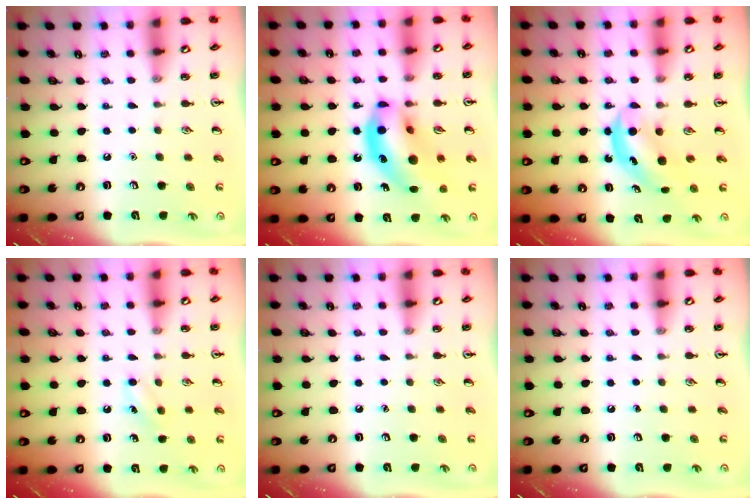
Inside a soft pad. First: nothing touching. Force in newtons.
{"total": 16.4, "press": 15.7, "slide": 4.8}
{"total": 5.3, "press": 5.2, "slide": 0.9}
{"total": 6.2, "press": 5.9, "slide": 1.9}
{"total": 0.0}
{"total": 0.0}